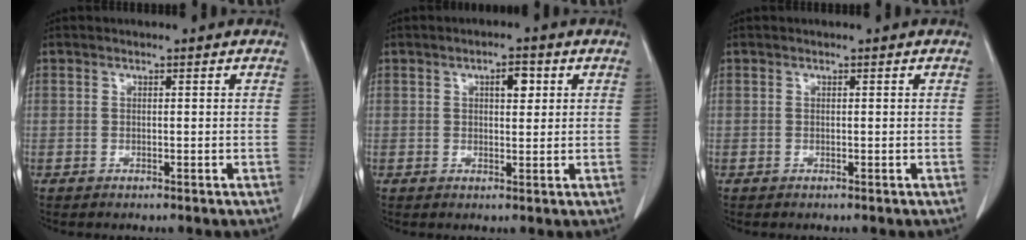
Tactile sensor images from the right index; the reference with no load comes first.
{"total": 3.2, "force": [1.2, 1.3, 2.6], "torque": [-0.040, 0.003, 0.016]}
{"total": 0.0}